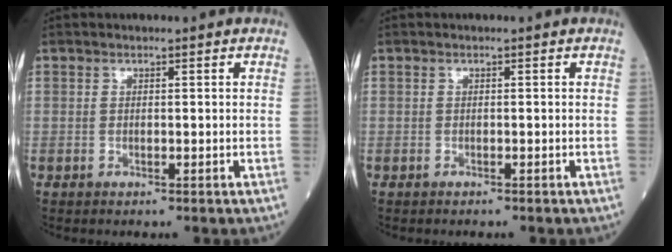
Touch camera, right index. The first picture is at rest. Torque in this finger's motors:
{"motor_torque": [0.13, -0.03, 0.08, 0.01]}